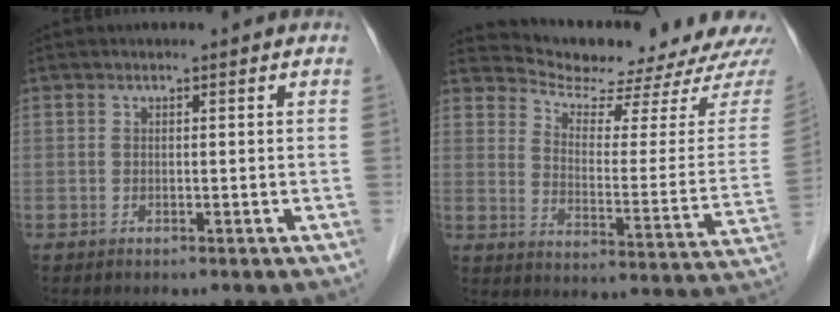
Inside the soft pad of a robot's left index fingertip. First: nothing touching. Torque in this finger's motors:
{"motor_torque": [-0.62, -0.78, 0.00, -0.02]}